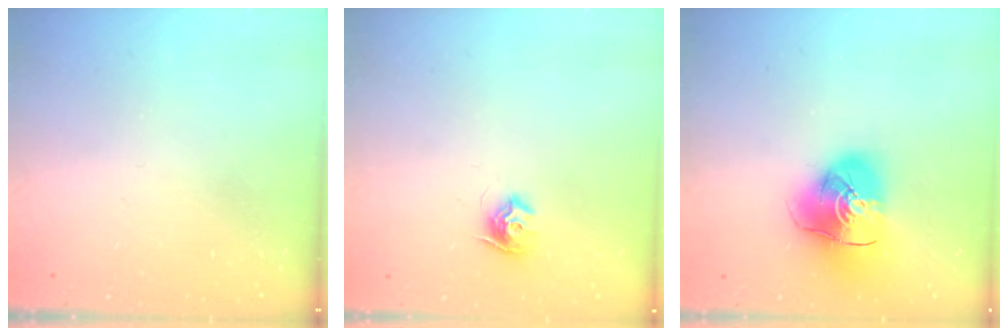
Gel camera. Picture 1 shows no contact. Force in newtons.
{"total": 8.7, "press": 8.7, "slide": 0.1}
{"total": 13.5, "press": 13.4, "slide": 1.9}